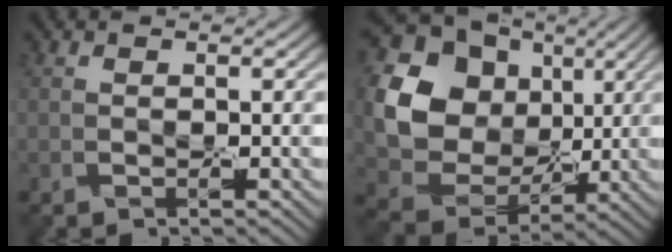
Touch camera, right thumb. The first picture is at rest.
{"total": 15.9, "force": [3.9, 13.9, 6.7], "torque": [-0.200, 0.025, 0.090]}